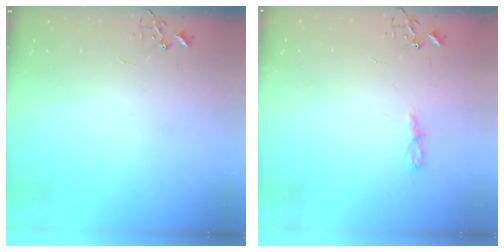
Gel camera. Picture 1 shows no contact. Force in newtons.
{"total": 5.2, "press": 5.1, "slide": 0.8}